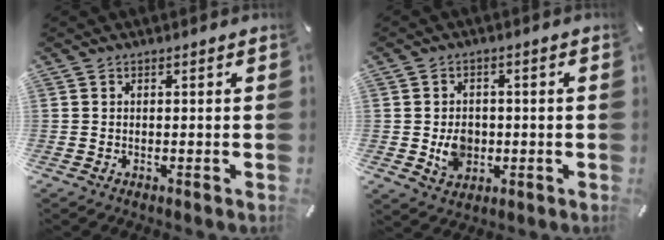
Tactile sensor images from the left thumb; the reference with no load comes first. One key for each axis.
{"total": 6.4, "fx": -0.9, "fy": 5.4, "fz": 3.2, "tx": -0.047, "ty": -0.003, "tz": -0.016}